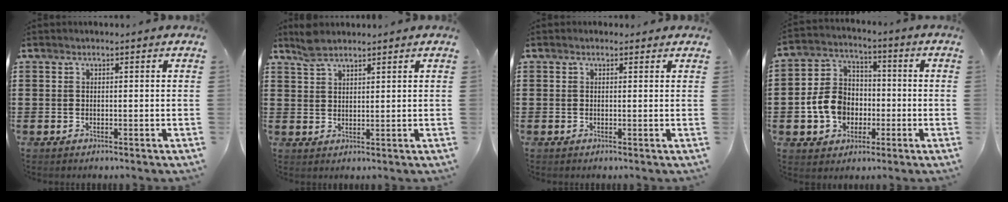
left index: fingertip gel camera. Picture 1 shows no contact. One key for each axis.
{"total": 3.4, "fx": 2.9, "fy": 1.1, "fz": 1.2, "tx": -0.030, "ty": 0.001, "tz": 0.057}
{"total": 0.6, "fx": 0.3, "fy": 0.5, "fz": 0.2, "tx": -0.005, "ty": 0.005, "tz": 0.005}
{"total": 8.9, "fx": -2.0, "fy": 7.5, "fz": 4.4, "tx": -0.126, "ty": 0.021, "tz": -0.039}